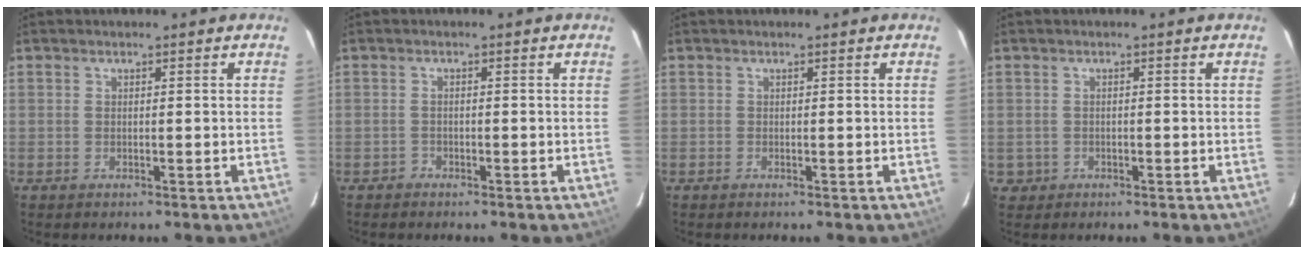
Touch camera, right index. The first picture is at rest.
{"total": 0.9, "force": [-0.8, 0.4, -0.1], "torque": [0.001, 0.005, -0.016]}
{"total": 0.0}
{"total": 2.1, "force": [-0.5, 2.0, 0.1], "torque": [-0.005, 0.005, -0.003]}